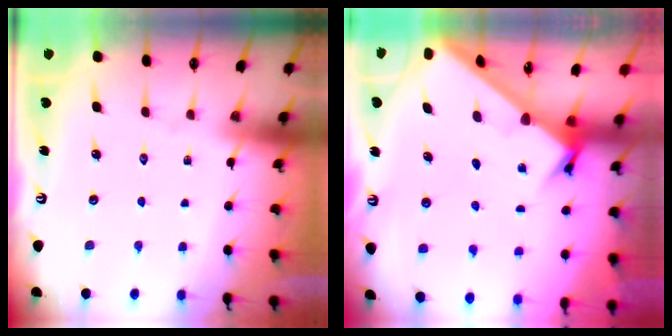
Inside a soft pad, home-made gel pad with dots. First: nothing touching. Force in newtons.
{"total": 2.6, "press": 2.6, "slide": 0.3}